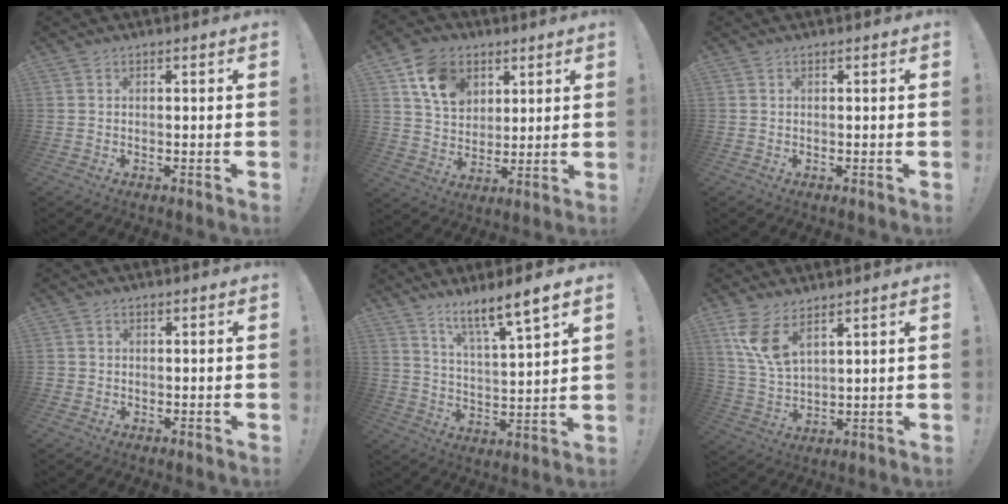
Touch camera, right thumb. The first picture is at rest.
{"total": 13.1, "force": [6.6, 9.7, 5.7], "torque": [-0.097, -0.022, 0.131]}
{"total": 0.0}
{"total": 1.5, "force": [-0.1, 1.5, 0.2], "torque": [-0.002, 0.006, -0.002]}
{"total": 9.6, "force": [7.4, 0.2, 6.2], "torque": [-0.103, -0.054, 0.118]}
{"total": 9.6, "force": [6.0, 3.9, 6.5], "torque": [-0.137, -0.031, 0.112]}